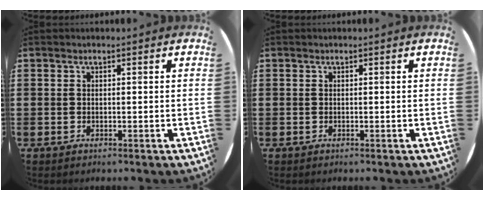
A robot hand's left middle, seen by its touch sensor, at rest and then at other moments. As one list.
[{"total": 0.0}]